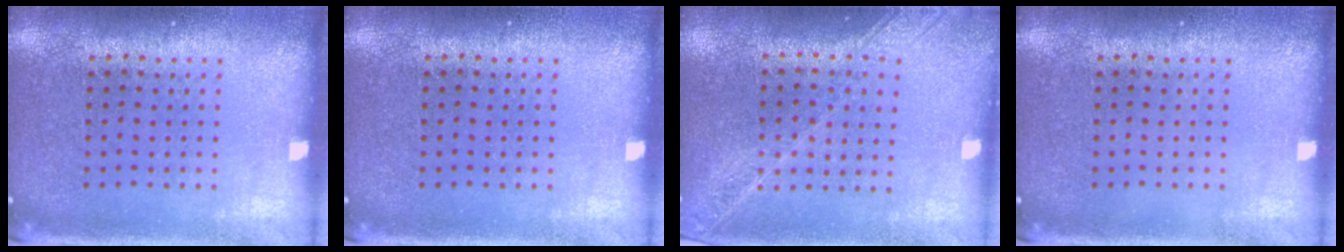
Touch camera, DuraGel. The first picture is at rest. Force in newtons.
{"total": 0.0}
{"total": 1.7, "press": 1.5, "slide": 0.8}
{"total": 0.0}